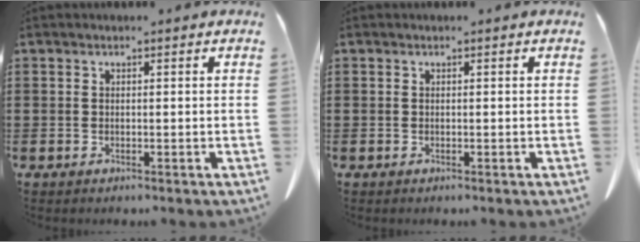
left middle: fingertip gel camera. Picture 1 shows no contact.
{"total": 0.0}